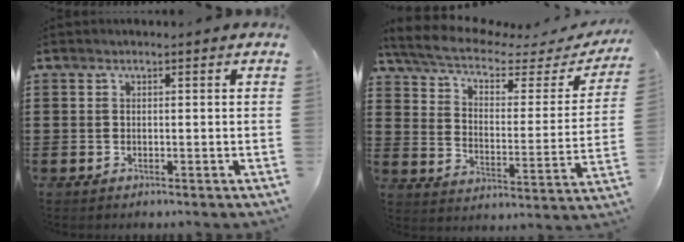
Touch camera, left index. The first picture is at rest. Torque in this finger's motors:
{"motor_torque": [2.14, 0.00, 0.81, 0.06]}